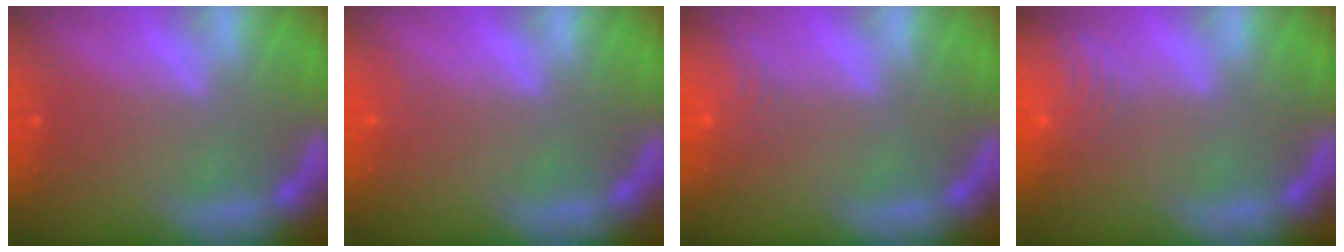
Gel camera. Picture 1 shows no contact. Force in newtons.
{"total": 0.9}
{"total": 4.5}
{"total": 7.5}